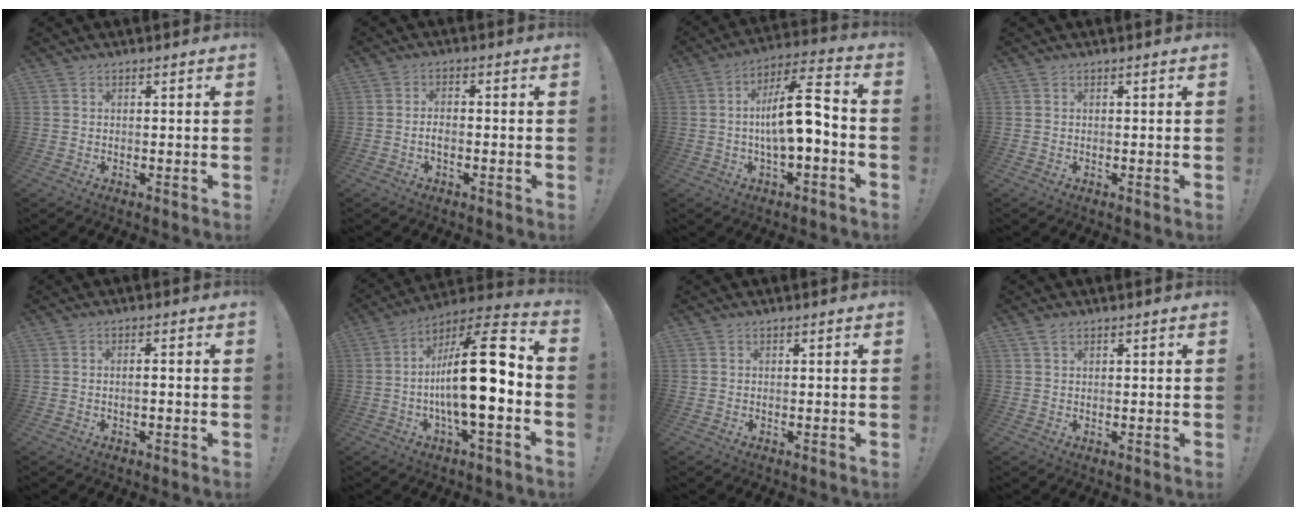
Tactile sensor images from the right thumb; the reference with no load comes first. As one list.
[{"total": 2.3, "force": [-0.9, 0.9, 1.9], "torque": [-0.039, 0.001, -0.019]}, {"total": 14.7, "force": [-1.5, 4.1, 14.0], "torque": [-0.227, 0.009, -0.028]}, {"total": 0.0}, {"total": 1.7, "force": [-0.8, -0.1, 1.5], "torque": [-0.030, 0.004, -0.014]}, {"total": 23.4, "force": [-2.4, 7.0, 22.2], "torque": [-0.360, 0.014, -0.043]}, {"total": 0.0}, {"total": 1.5, "force": [1.0, 0.6, 1.0], "torque": [-0.017, -0.001, 0.019]}]